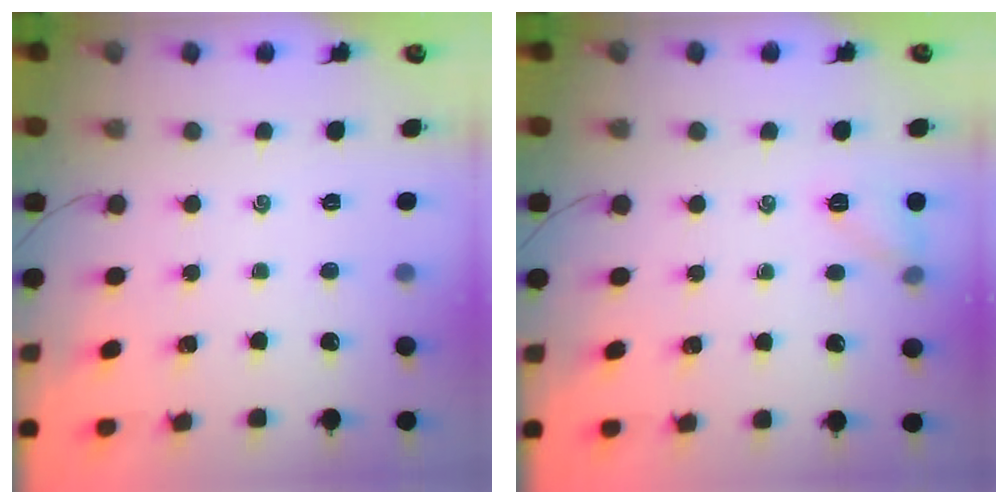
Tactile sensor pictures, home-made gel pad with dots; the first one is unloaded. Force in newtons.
{"total": 6.9, "press": 6.8, "slide": 1.1}